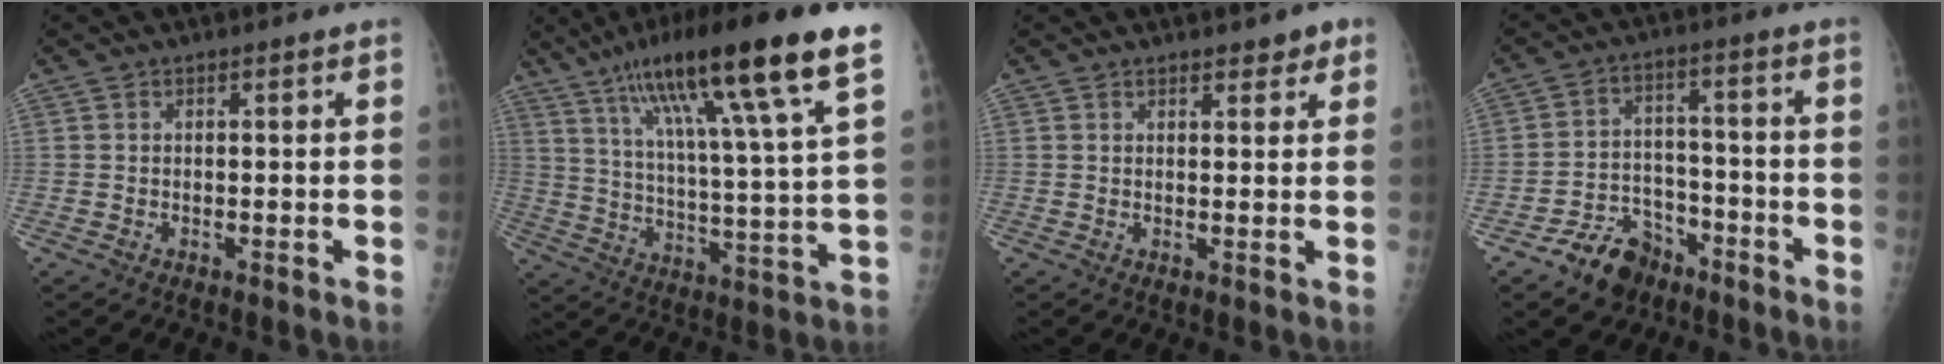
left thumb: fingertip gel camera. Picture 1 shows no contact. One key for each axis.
{"total": 23.4, "fx": 13.6, "fy": 2.7, "fz": 18.8, "tx": -0.300, "ty": -0.026, "tz": 0.219}
{"total": 3.1, "fx": 2.3, "fy": 1.4, "fz": 1.7, "tx": -0.005, "ty": -0.010, "tz": 0.028}
{"total": 9.3, "fx": -6.4, "fy": 6.1, "fz": 3.0, "tx": -0.019, "ty": 0.056, "tz": -0.107}